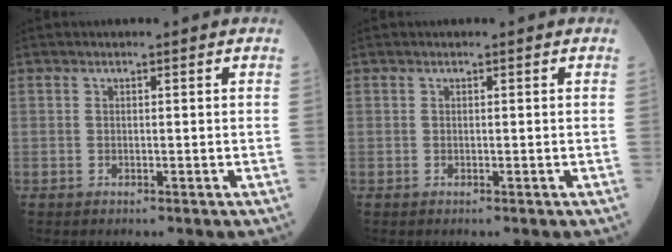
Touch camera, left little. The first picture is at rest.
{"total": 0.0}